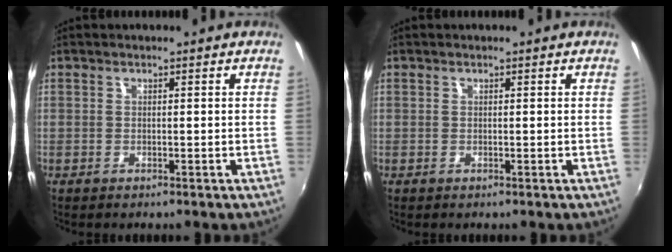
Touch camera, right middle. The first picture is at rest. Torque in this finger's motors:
{"motor_torque": [0.00, 0.00, 0.00, 0.00]}